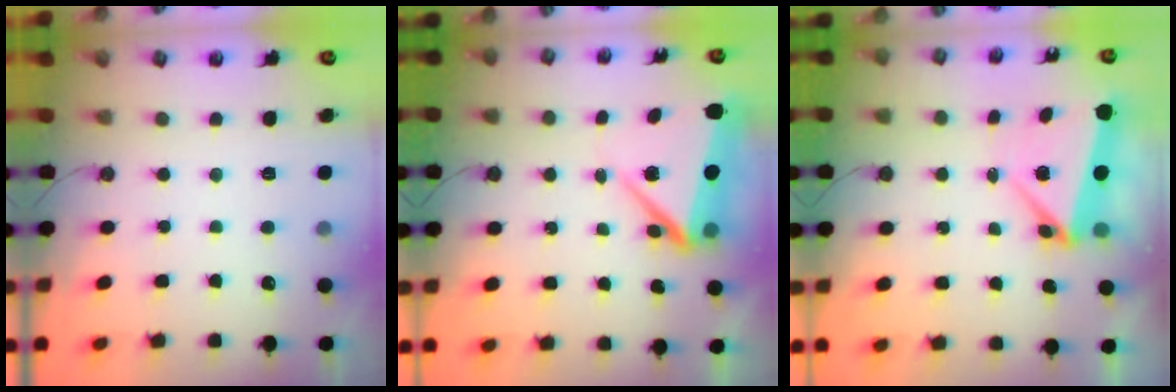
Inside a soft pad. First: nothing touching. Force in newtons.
{"total": 12.3, "press": 6.8, "slide": 10.2}
{"total": 5.2, "press": 5.2, "slide": 0.2}